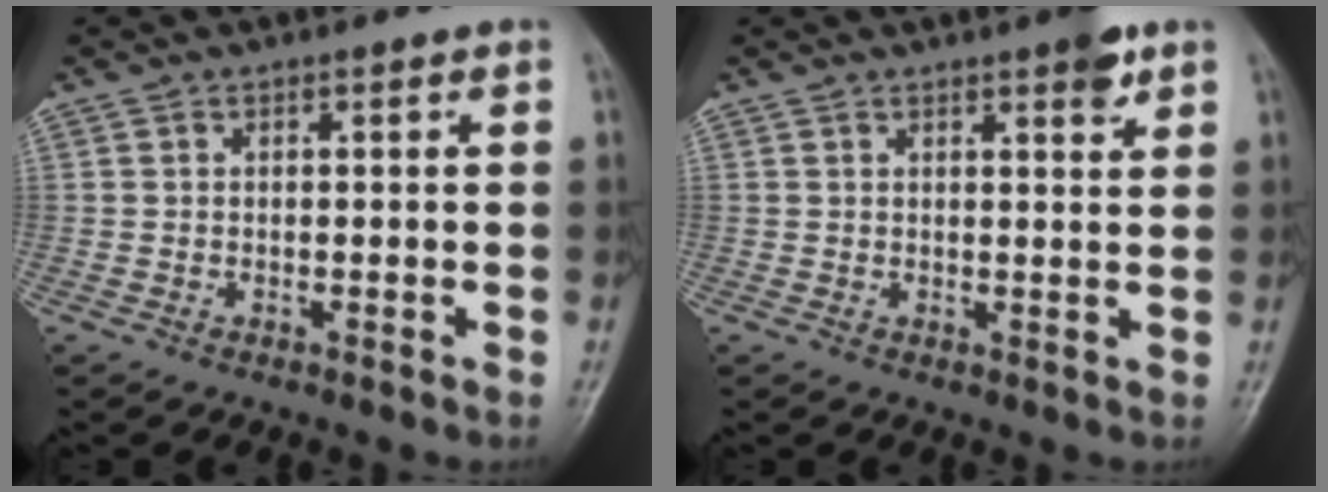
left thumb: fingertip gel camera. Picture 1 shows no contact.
{"total": 3.7, "force": [2.3, 1.0, 2.7], "torque": [-0.030, -0.012, 0.028]}